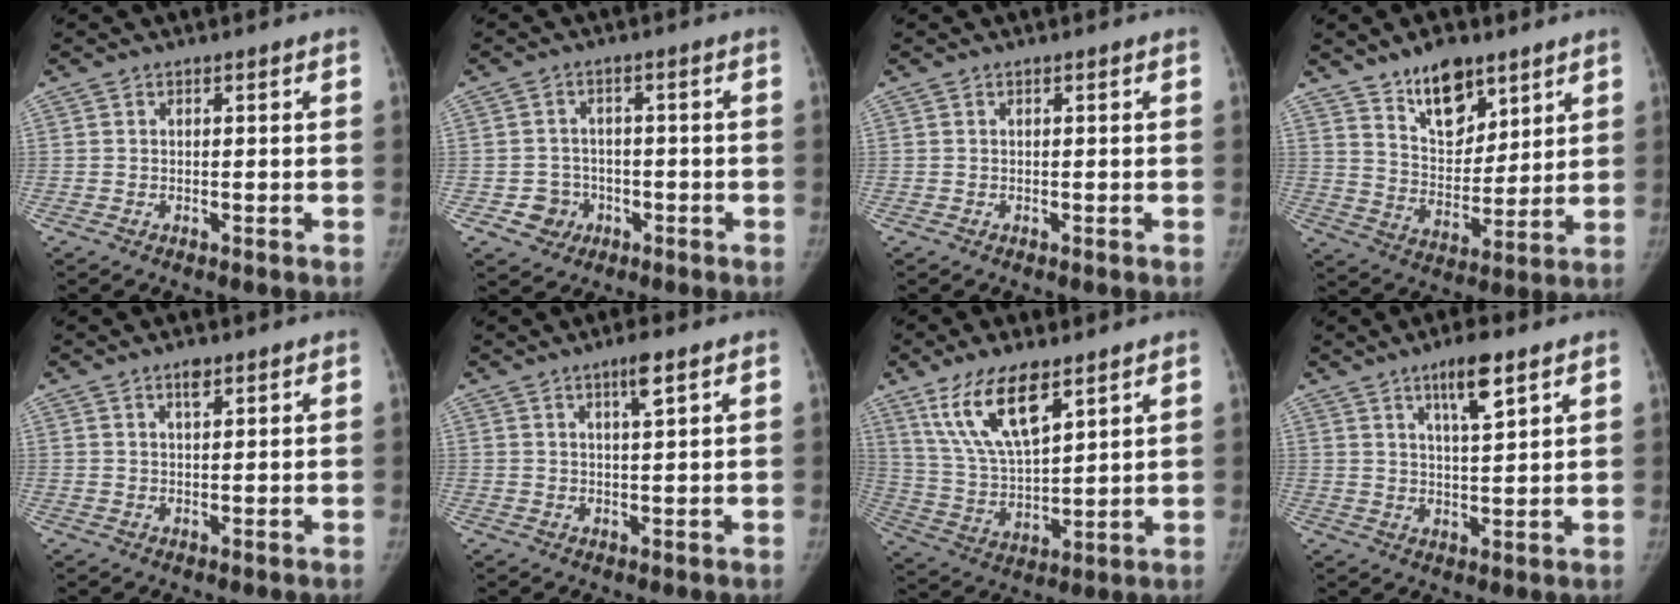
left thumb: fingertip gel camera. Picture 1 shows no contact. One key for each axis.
{"total": 4.7, "fx": -1.8, "fy": 4.2, "fz": 0.8, "tx": 0.015, "ty": 0.013, "tz": -0.026}
{"total": 0.0}
{"total": 12.5, "fx": 8.4, "fy": 6.5, "fz": 6.6, "tx": -0.071, "ty": -0.061, "tz": 0.151}
{"total": 2.3, "fx": 1.5, "fy": 0.9, "fz": 1.5, "tx": -0.022, "ty": -0.007, "tz": 0.025}
{"total": 3.7, "fx": 2.1, "fy": 0.4, "fz": 3.0, "tx": -0.053, "ty": -0.010, "tz": 0.037}
{"total": 14.4, "fx": 8.6, "fy": 5.3, "fz": 10.2, "tx": -0.178, "ty": -0.035, "tz": 0.175}
{"total": 7.4, "fx": 4.5, "fy": 1.6, "fz": 5.7, "tx": -0.090, "ty": -0.026, "tz": 0.077}